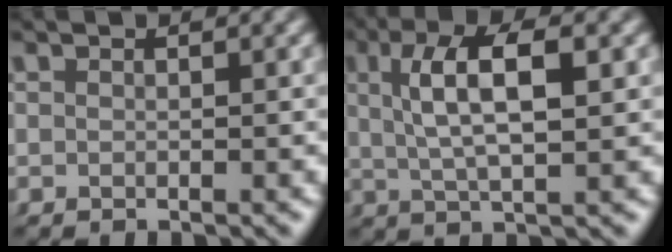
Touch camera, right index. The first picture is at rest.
{"total": 5.3, "force": [1.3, 1.7, 4.9], "torque": [-0.084, 0.012, 0.019]}